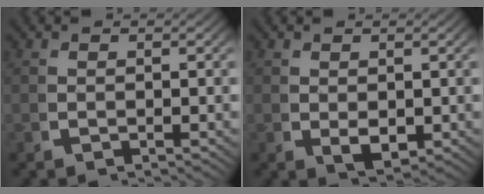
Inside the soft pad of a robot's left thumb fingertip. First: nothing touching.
{"total": 2.1, "force": [0.5, 1.3, 1.7], "torque": [-0.037, -0.015, 0.021]}